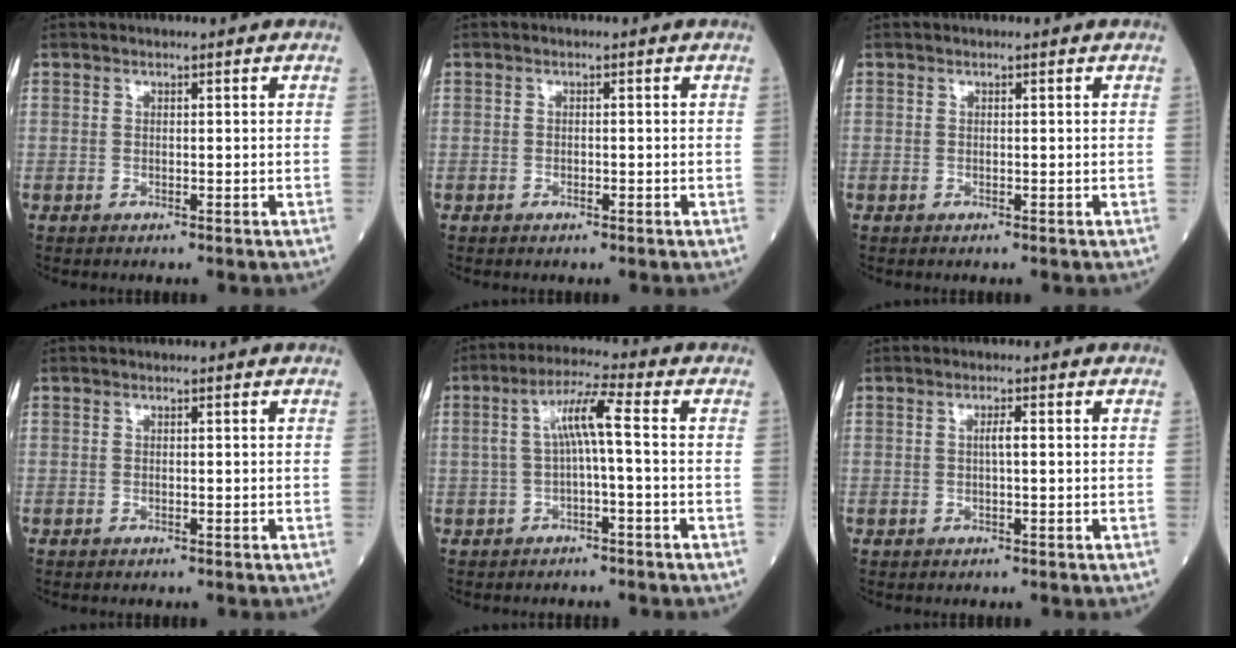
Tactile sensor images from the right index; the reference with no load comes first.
{"total": 0.6, "force": [-0.3, 0.2, 0.4], "torque": [-0.009, 0.000, -0.004]}
{"total": 0.0}
{"total": 0.0}
{"total": 6.1, "force": [0.1, 0.4, 6.1], "torque": [-0.113, 0.027, 0.003]}
{"total": 1.4, "force": [0.1, 0.1, 1.4], "torque": [-0.026, 0.003, 0.000]}